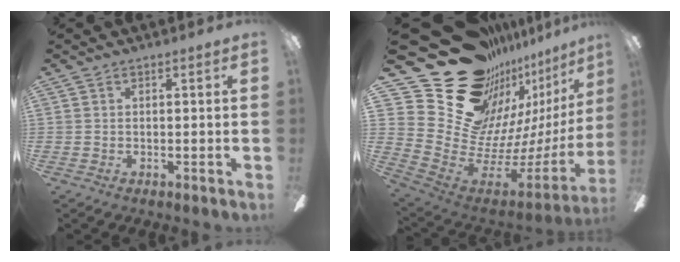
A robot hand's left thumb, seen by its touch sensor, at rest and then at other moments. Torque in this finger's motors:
{"motor_torque": [2.78, 2.23, 1.08, -1.69, 0.12]}